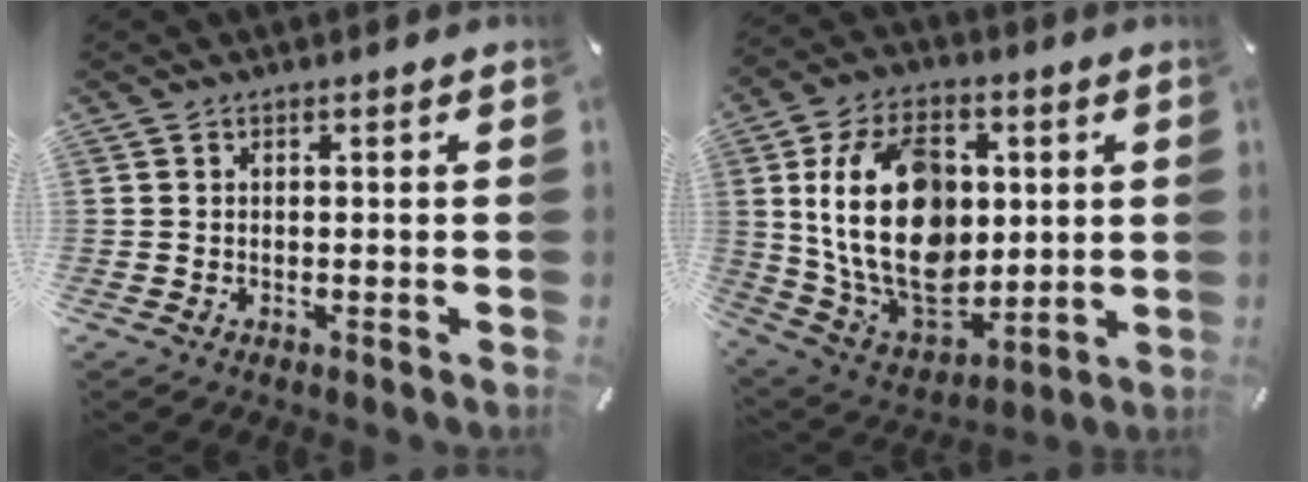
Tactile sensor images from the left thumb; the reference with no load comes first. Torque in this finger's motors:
{"motor_torque": [2.52, 2.49, 1.68, -1.09, 0.87]}